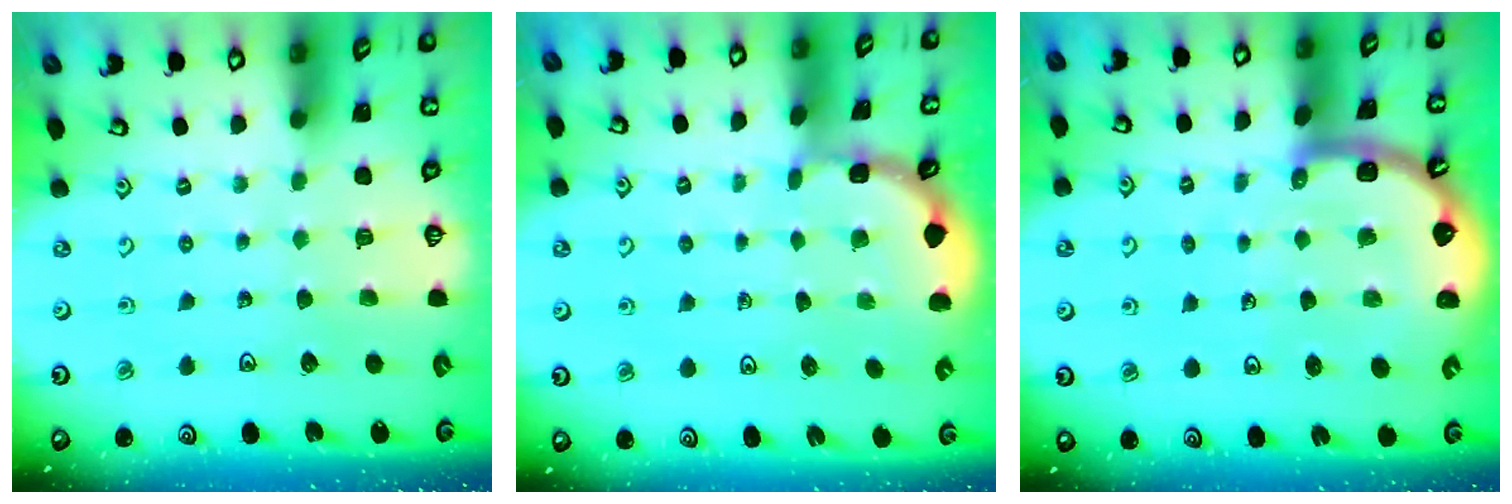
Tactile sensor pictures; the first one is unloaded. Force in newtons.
{"total": 1.6, "press": 1.6, "slide": 0.1}
{"total": 7.5, "press": 7.5, "slide": 0.8}